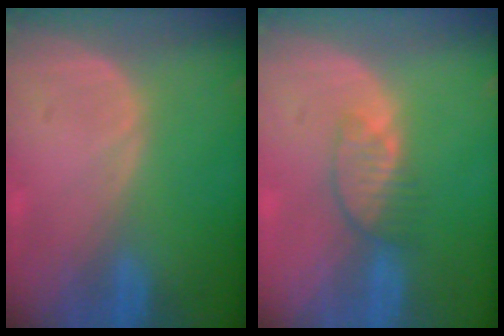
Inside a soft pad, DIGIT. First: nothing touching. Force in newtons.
{"total": 3.7, "press": 3.3, "slide": 1.6}